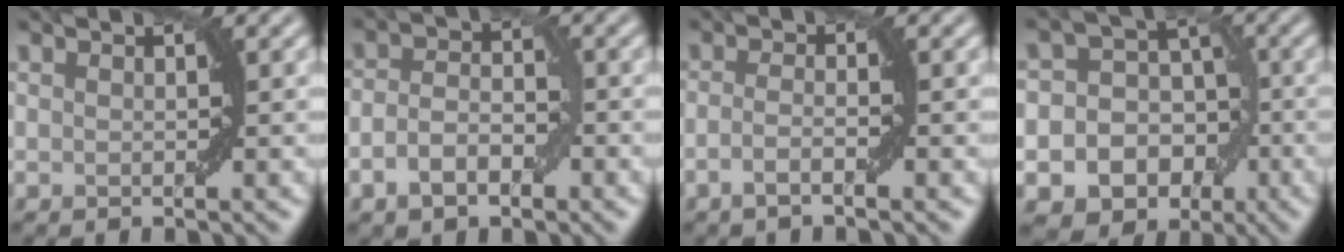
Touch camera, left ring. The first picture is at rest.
{"total": 3.6, "force": [-1.5, 2.0, 2.5], "torque": [-0.046, 0.002, -0.031]}
{"total": 1.7, "force": [-0.8, 0.3, 1.5], "torque": [-0.030, 0.002, -0.020]}
{"total": 12.5, "force": [-4.4, 11.1, 3.9], "torque": [-0.058, -0.008, -0.085]}